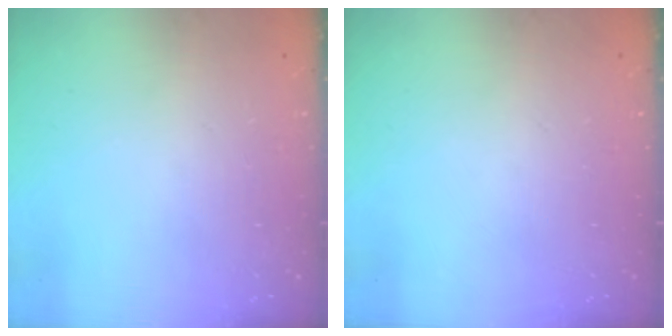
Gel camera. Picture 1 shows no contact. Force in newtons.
{"total": 0.0}